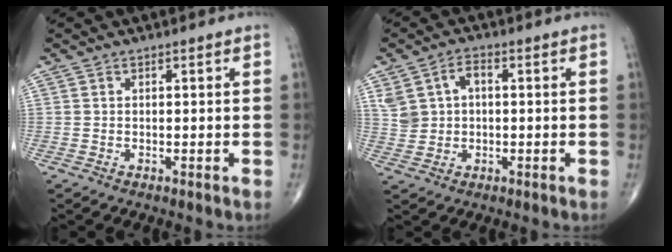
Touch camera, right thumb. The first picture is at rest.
{"total": 5.3, "force": [1.2, 3.8, 3.5], "torque": [-0.055, 0.008, 0.025]}